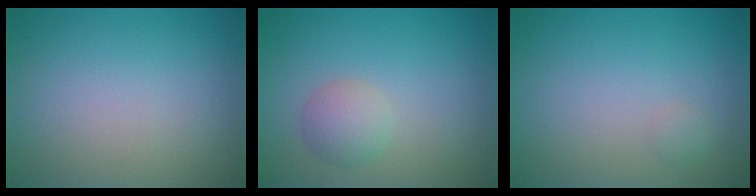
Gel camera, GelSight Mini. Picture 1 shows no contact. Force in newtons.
{"total": 2.1, "press": 2.1, "slide": 0.1}
{"total": 0.6, "press": 0.6, "slide": 0.0}